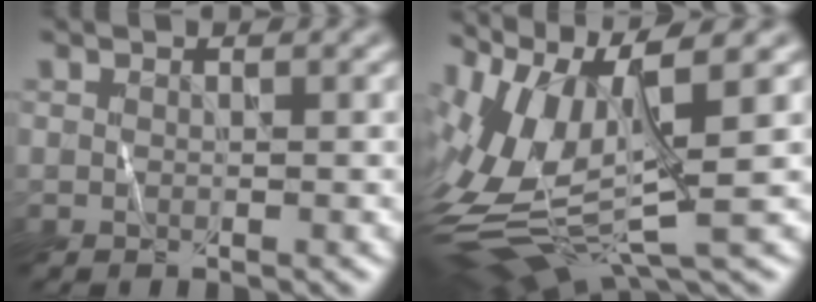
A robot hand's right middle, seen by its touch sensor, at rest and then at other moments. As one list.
[{"total": 9.7, "force": [1.8, 3.8, 8.8], "torque": [-0.194, -0.009, 0.044]}]